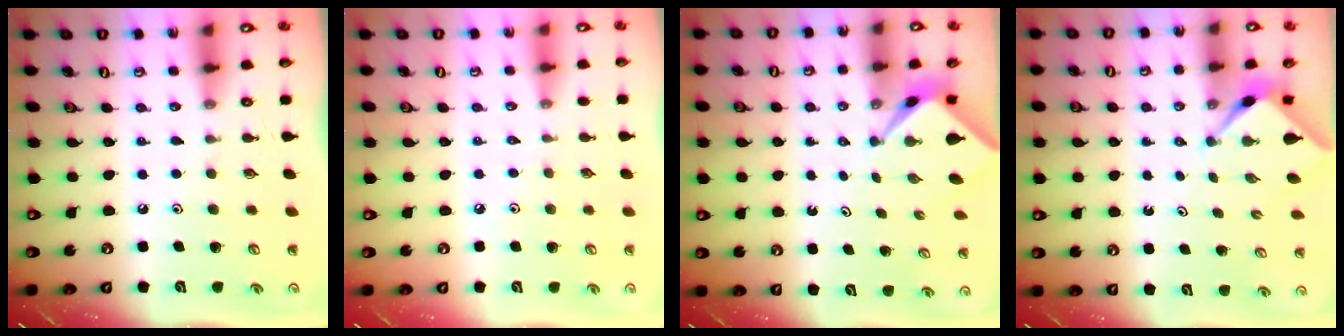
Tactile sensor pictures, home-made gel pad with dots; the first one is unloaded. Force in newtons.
{"total": 2.8, "press": 2.7, "slide": 0.6}
{"total": 1.6, "press": 1.6, "slide": 0.3}
{"total": 2.2, "press": 2.2, "slide": 0.3}